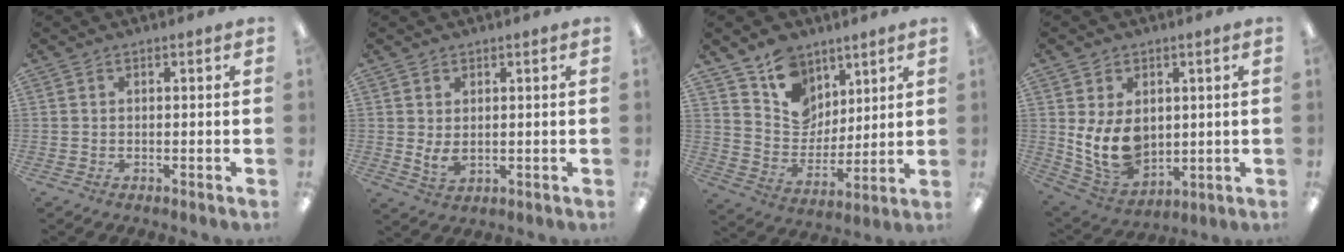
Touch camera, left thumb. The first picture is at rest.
{"total": 3.9, "force": [0.5, 2.4, 3.0], "torque": [-0.062, -0.006, 0.008]}
{"total": 13.1, "force": [8.5, 9.3, 3.5], "torque": [-0.067, -0.054, 0.168]}
{"total": 11.3, "force": [1.6, 8.4, 7.4], "torque": [-0.154, -0.013, 0.032]}